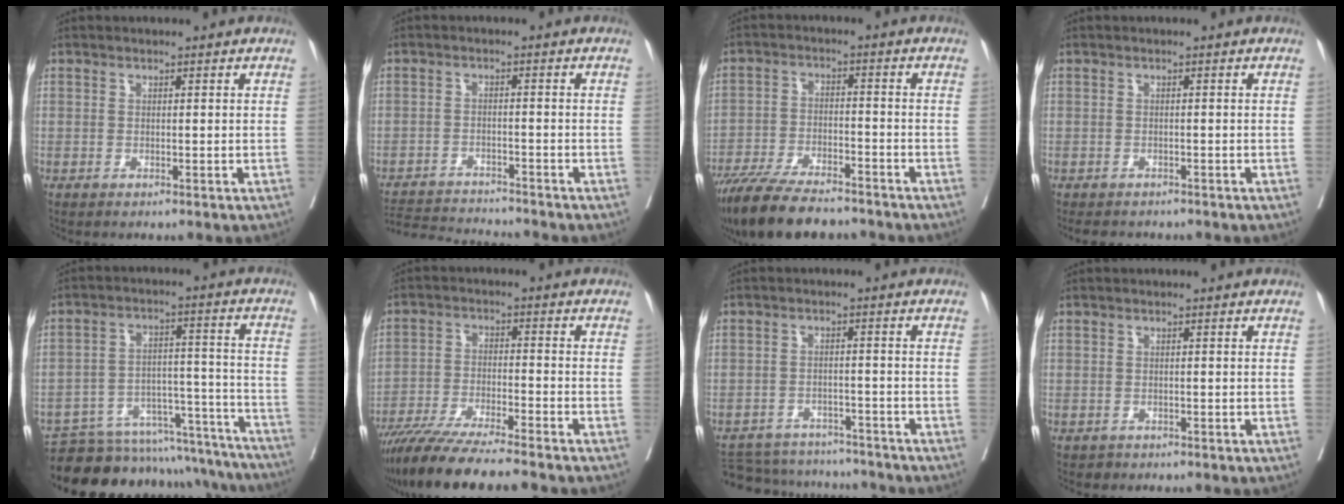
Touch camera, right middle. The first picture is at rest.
{"total": 8.1, "force": [-8.0, -0.4, 1.0], "torque": [-0.017, -0.003, -0.135]}
{"total": 14.5, "force": [-12.4, 2.9, 7.0], "torque": [-0.124, -0.021, -0.200]}
{"total": 4.6, "force": [-4.1, 1.6, 1.2], "torque": [-0.014, -0.004, -0.053]}
{"total": 23.2, "force": [-22.0, 5.7, 4.8], "torque": [-0.051, 0.027, -0.296]}
{"total": 12.5, "force": [-10.7, -0.2, 6.5], "torque": [-0.100, -0.030, -0.177]}
{"total": 11.9, "force": [-11.2, 3.5, 2.1], "torque": [-0.041, 0.009, -0.151]}
{"total": 0.6, "force": [-0.4, 0.4, -0.1], "torque": [-0.004, 0.001, -0.006]}